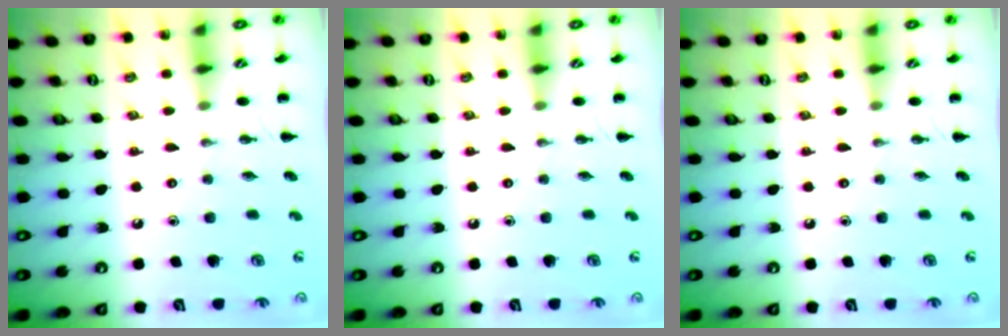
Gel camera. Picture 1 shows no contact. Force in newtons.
{"total": 0.0}
{"total": 0.0}